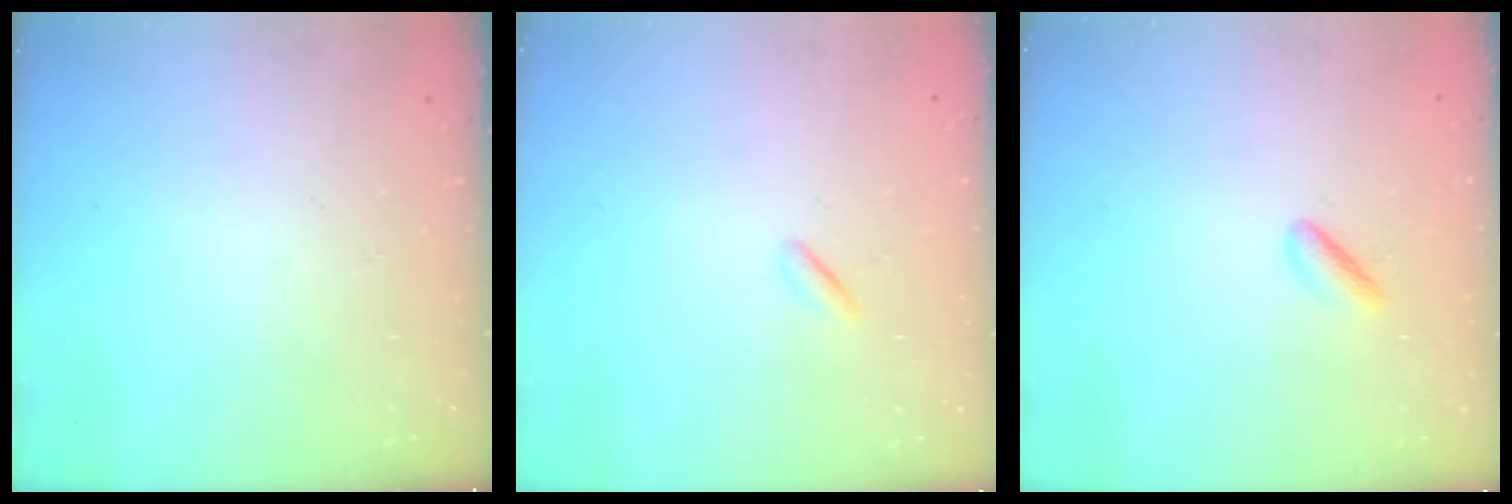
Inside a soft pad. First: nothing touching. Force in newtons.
{"total": 0.0}
{"total": 2.4, "press": 2.2, "slide": 1.0}